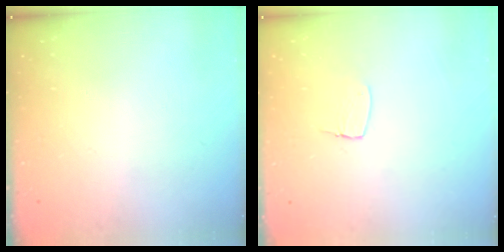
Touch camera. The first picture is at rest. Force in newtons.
{"total": 5.6, "press": 5.5, "slide": 0.4}